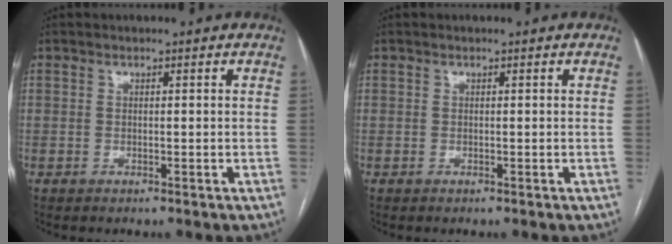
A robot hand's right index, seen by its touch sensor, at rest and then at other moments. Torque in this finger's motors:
{"motor_torque": [0.80, 0.23, -0.02, 0.01]}